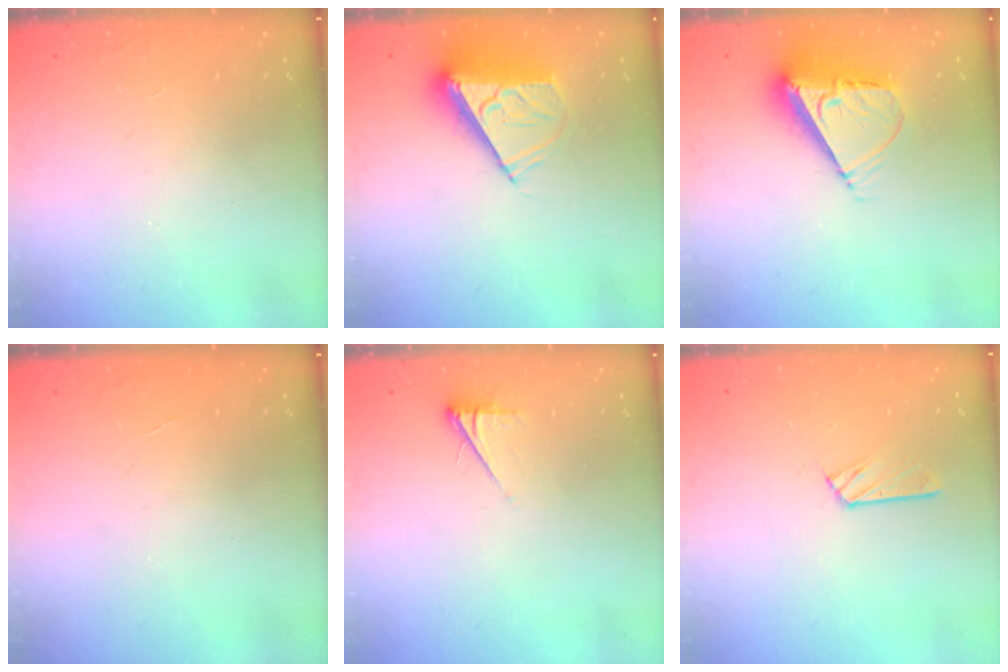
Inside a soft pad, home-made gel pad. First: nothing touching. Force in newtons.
{"total": 9.0, "press": 9.0, "slide": 0.4}
{"total": 9.4, "press": 9.4, "slide": 1.0}
{"total": 0.0}
{"total": 2.6, "press": 2.6, "slide": 0.4}
{"total": 2.9, "press": 2.9, "slide": 0.3}